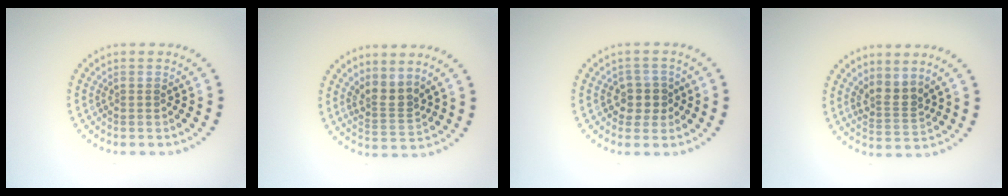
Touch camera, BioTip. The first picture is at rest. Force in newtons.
{"total": 2.6, "press": 1.9, "slide": 1.8}
{"total": 2.4, "press": 2.1, "slide": 1.1}
{"total": 2.5, "press": 1.8, "slide": 1.8}